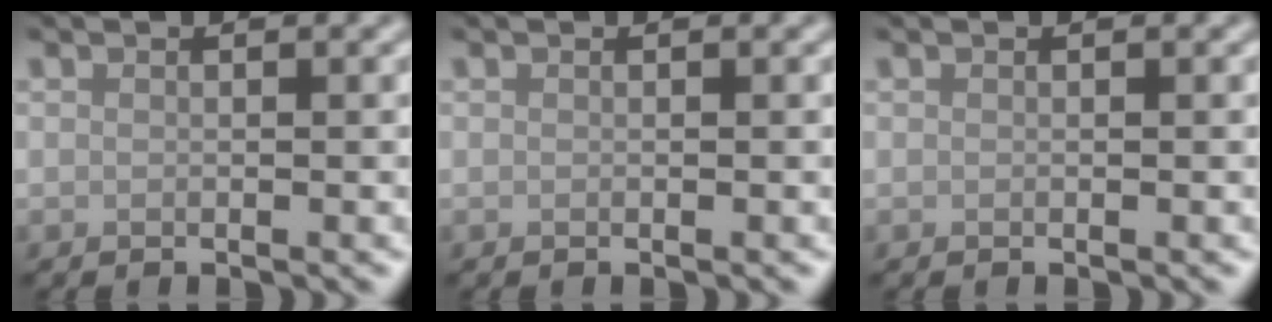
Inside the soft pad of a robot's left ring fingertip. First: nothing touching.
{"total": 0.0}
{"total": 0.0}